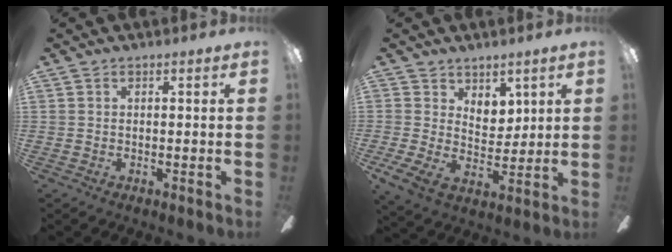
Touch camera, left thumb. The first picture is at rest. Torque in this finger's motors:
{"motor_torque": [0.08, 0.32, 1.22, 0.32, 0.07]}